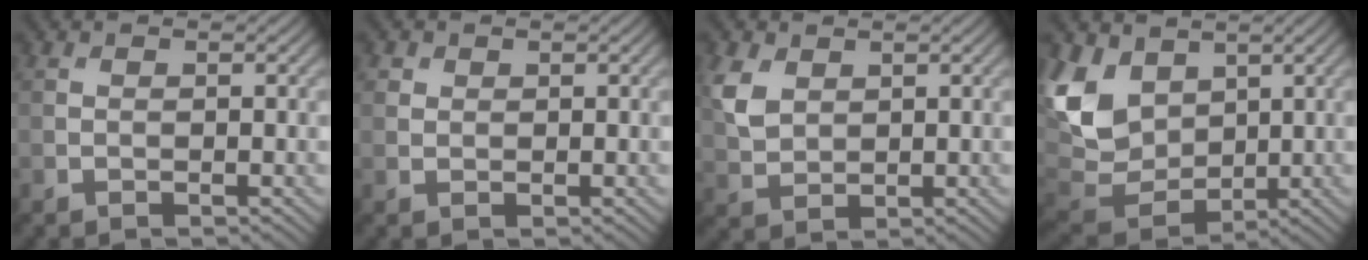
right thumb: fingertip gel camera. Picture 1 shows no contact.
{"total": 1.1, "force": [0.6, 0.9, 0.3], "torque": [-0.003, -0.001, 0.012]}
{"total": 4.4, "force": [1.9, 3.1, 2.5], "torque": [-0.070, 0.000, 0.042]}
{"total": 11.4, "force": [4.0, 8.2, 6.8], "torque": [-0.205, 0.000, 0.078]}